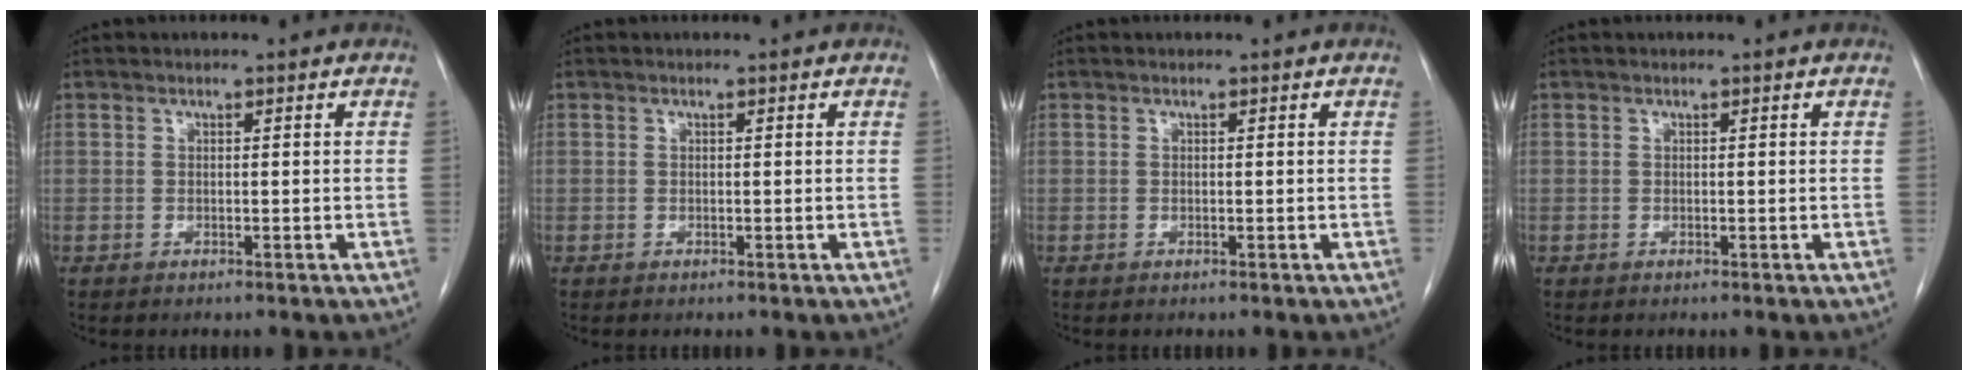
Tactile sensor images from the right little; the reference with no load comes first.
{"total": 0.0}
{"total": 0.0}
{"total": 0.0}